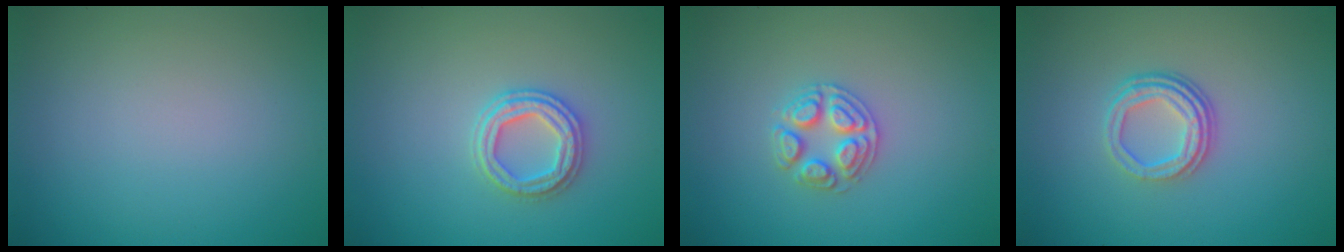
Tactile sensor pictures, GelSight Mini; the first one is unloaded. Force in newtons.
{"total": 2.8, "press": 2.7, "slide": 0.8}
{"total": 2.5, "press": 2.5, "slide": 0.4}
{"total": 3.5, "press": 2.5, "slide": 2.5}